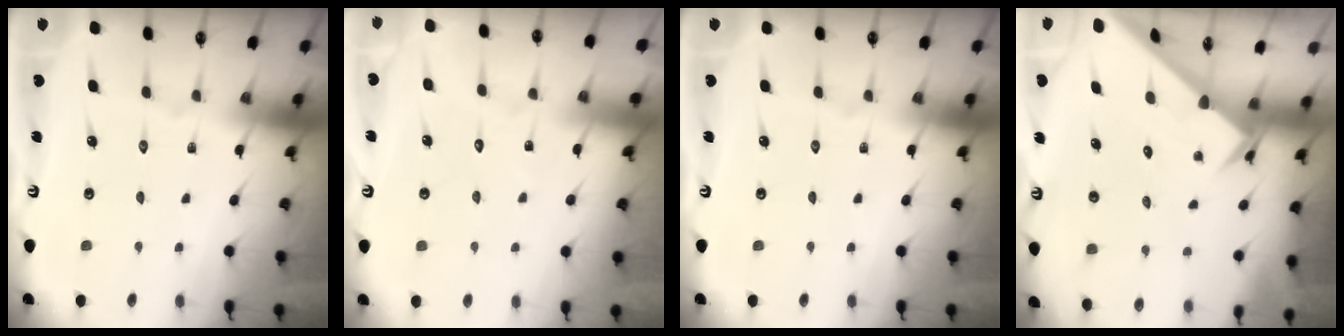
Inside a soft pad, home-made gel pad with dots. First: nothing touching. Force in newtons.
{"total": 6.0, "press": 6.0, "slide": 0.5}
{"total": 0.0}
{"total": 2.5, "press": 2.5, "slide": 0.2}